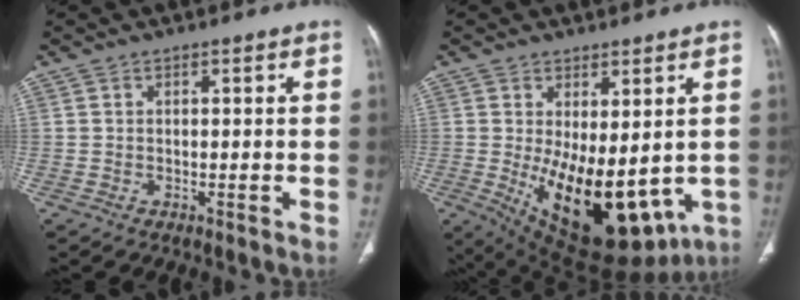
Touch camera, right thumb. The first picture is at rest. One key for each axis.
{"total": 19.1, "fx": -2.7, "fy": 9.5, "fz": 16.3, "tx": -0.229, "ty": -0.029, "tz": -0.005}